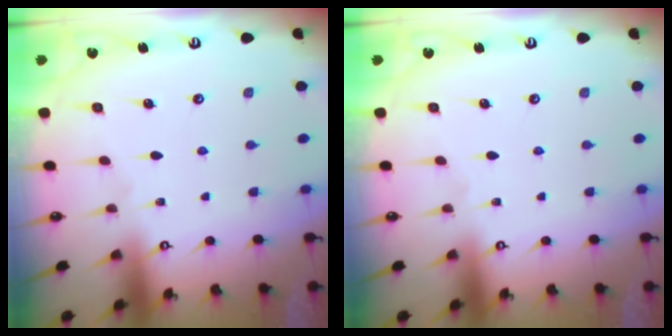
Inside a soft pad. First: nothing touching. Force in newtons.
{"total": 0.0}